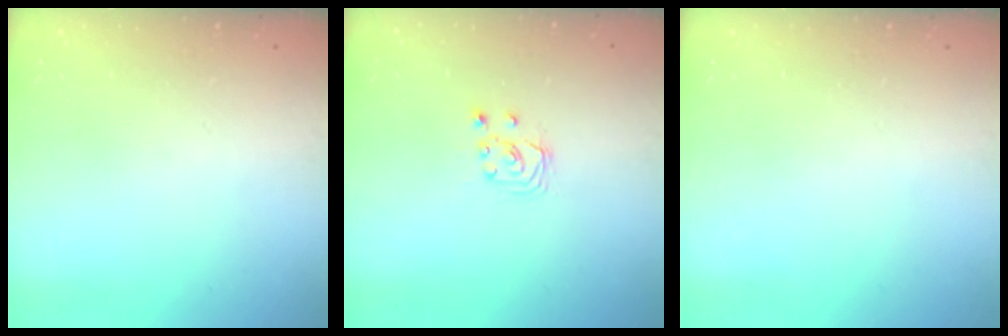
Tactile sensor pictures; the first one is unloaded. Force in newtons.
{"total": 3.0, "press": 3.0, "slide": 0.3}
{"total": 0.0}